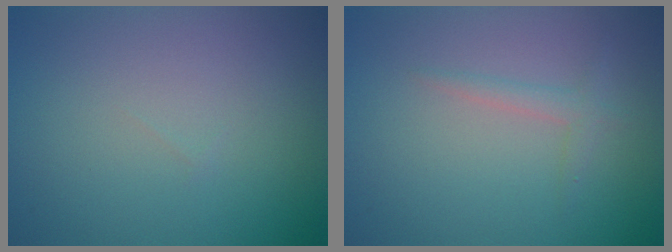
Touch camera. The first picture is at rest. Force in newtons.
{"total": 1.4, "press": 1.4, "slide": 0.1}